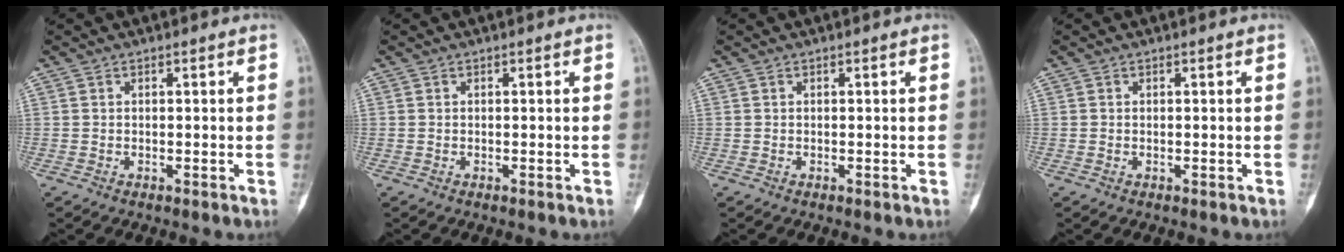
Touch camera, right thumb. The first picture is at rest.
{"total": 0.0}
{"total": 0.0}
{"total": 0.0}